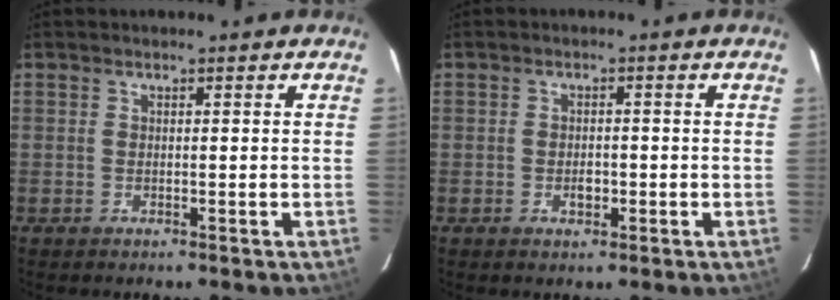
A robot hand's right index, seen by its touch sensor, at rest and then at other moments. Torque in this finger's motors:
{"motor_torque": [0.09, 0.23, -0.07, -0.05]}